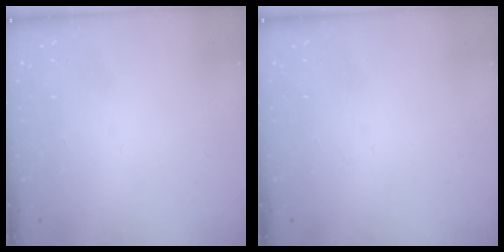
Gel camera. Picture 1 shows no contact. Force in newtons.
{"total": 0.0}